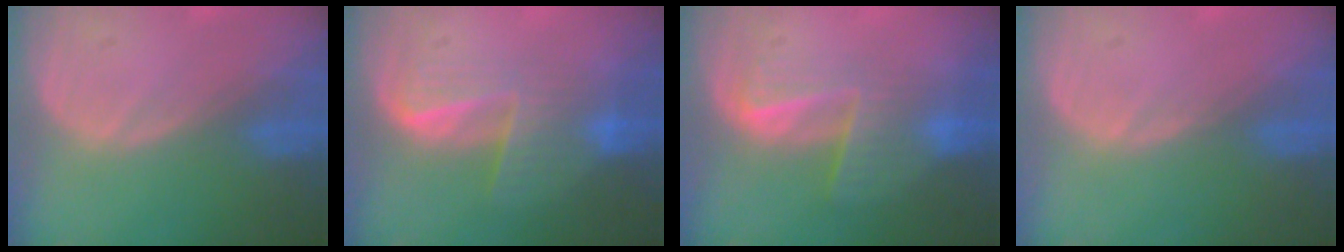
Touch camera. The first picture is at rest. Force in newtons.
{"total": 6.2, "press": 5.9, "slide": 1.9}
{"total": 6.8, "press": 5.5, "slide": 4.0}
{"total": 0.6, "press": 0.4, "slide": 0.4}